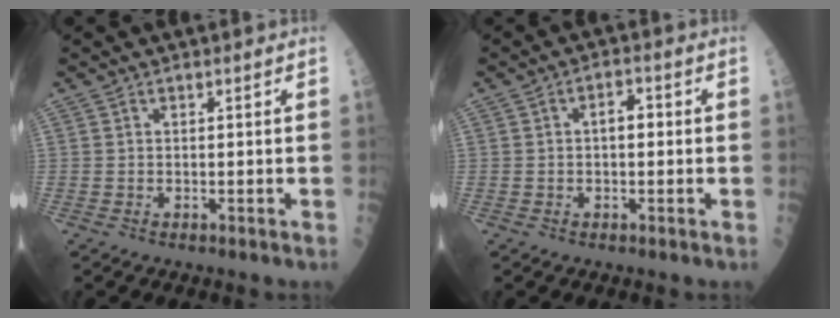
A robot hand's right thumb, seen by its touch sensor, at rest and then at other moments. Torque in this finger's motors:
{"motor_torque": [0.49, 0.47, 0.16, -0.10, 0.03]}